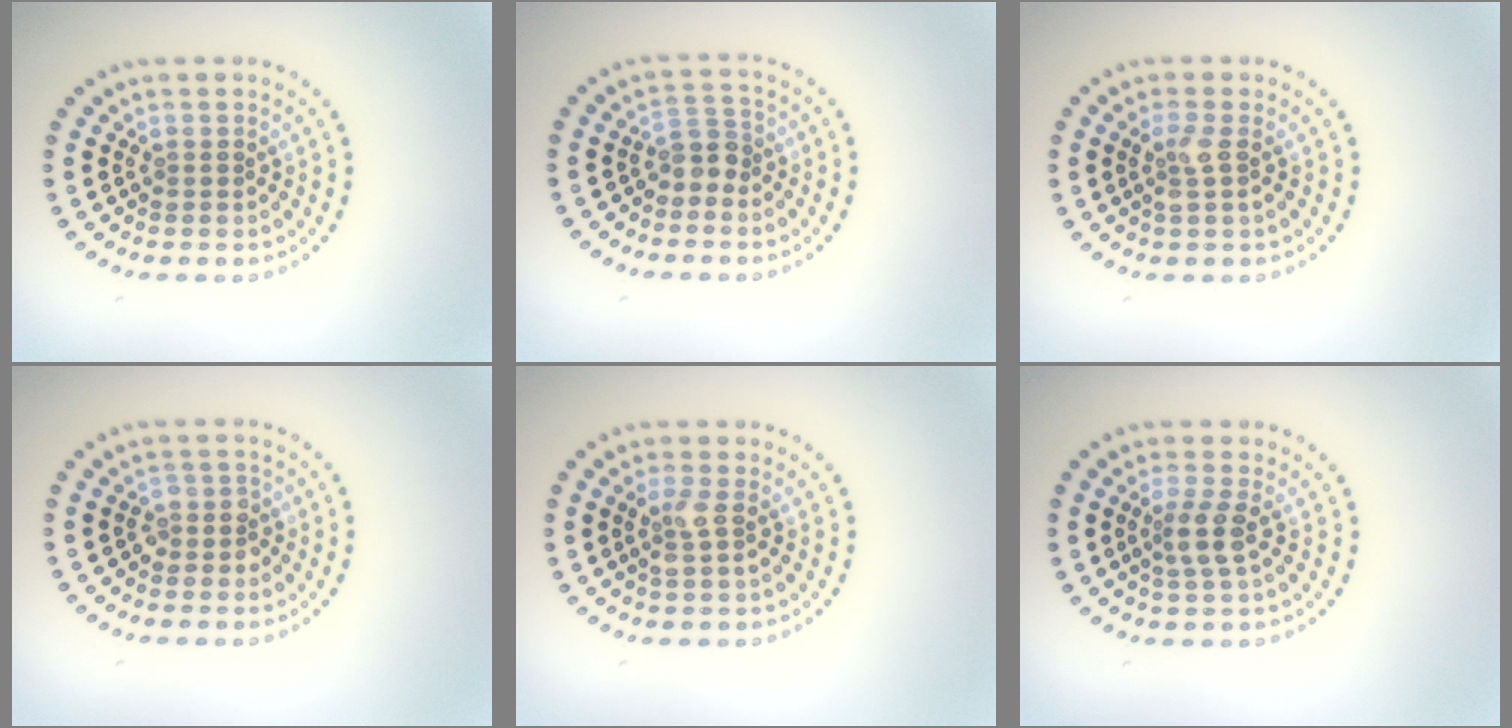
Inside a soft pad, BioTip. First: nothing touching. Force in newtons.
{"total": 2.1, "press": 1.6, "slide": 1.4}
{"total": 1.7, "press": 1.4, "slide": 1.0}
{"total": 1.7, "press": 1.4, "slide": 0.9}
{"total": 1.7, "press": 1.4, "slide": 1.0}
{"total": 2.3, "press": 2.0, "slide": 1.3}